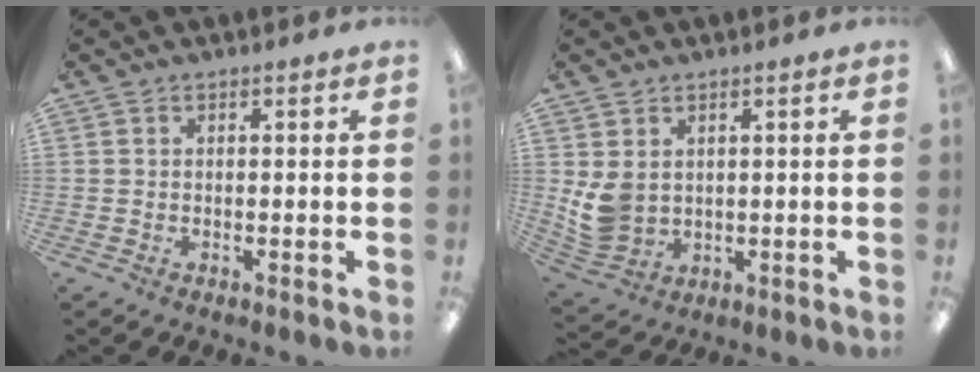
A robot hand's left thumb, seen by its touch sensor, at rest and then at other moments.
{"total": 6.4, "force": [1.9, 4.9, 3.6], "torque": [-0.082, -0.010, 0.039]}